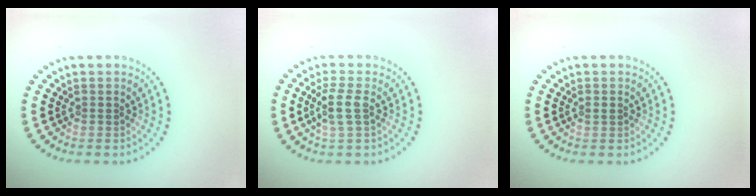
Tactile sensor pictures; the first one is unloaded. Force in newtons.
{"total": 2.4, "press": 2.0, "slide": 1.3}
{"total": 0.8, "press": 0.8, "slide": 0.1}